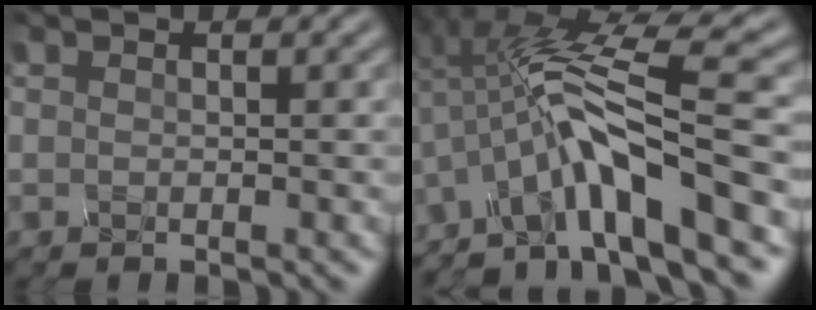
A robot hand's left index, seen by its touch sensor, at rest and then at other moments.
{"total": 10.3, "force": [-5.0, 1.7, 8.9], "torque": [-0.163, 0.023, -0.067]}